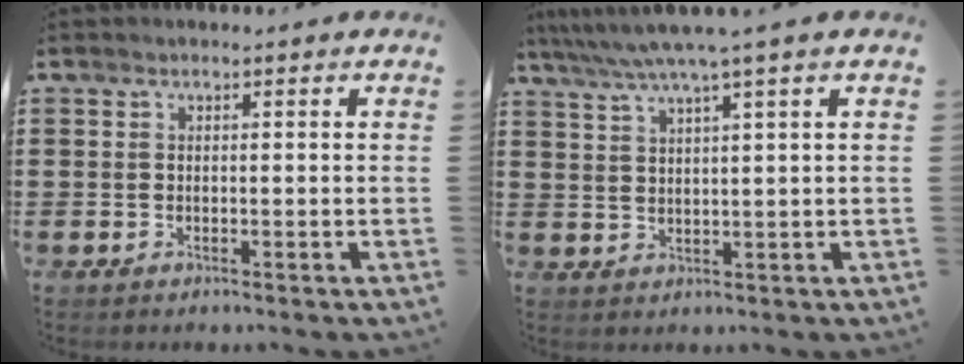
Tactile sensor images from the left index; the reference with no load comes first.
{"total": 4.6, "force": [3.2, -0.6, 3.3], "torque": [-0.074, -0.010, 0.052]}